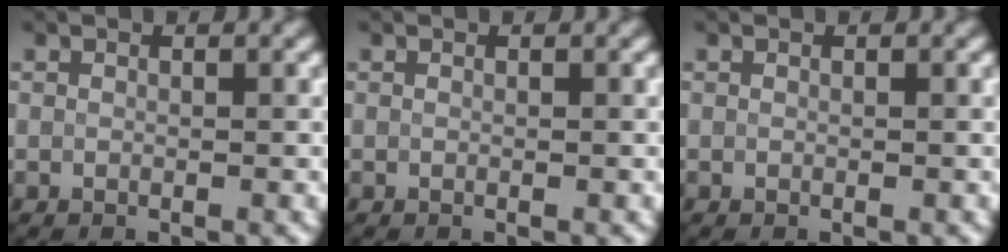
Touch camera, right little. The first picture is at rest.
{"total": 0.0}
{"total": 0.0}